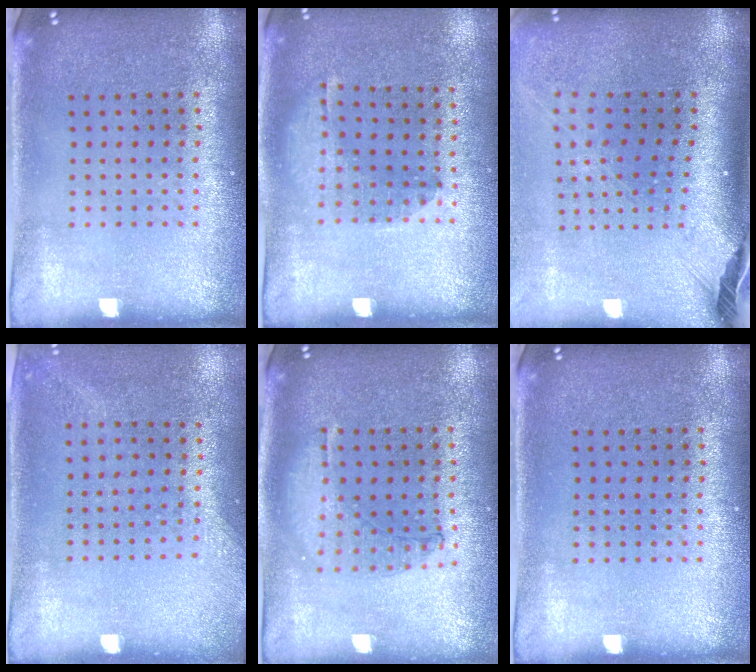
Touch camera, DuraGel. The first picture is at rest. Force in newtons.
{"total": 1.3, "press": 0.8, "slide": 1.0}
{"total": 2.6, "press": 1.8, "slide": 1.8}
{"total": 1.4, "press": 1.0, "slide": 0.9}
{"total": 0.9, "press": 0.9, "slide": 0.2}
{"total": 0.0}